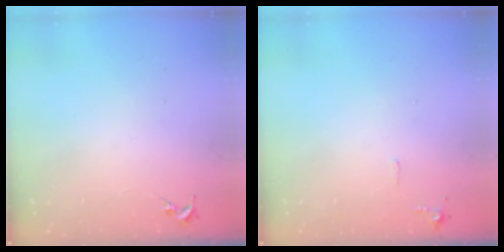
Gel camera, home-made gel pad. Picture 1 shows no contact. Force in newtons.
{"total": 5.0, "press": 5.0, "slide": 0.8}